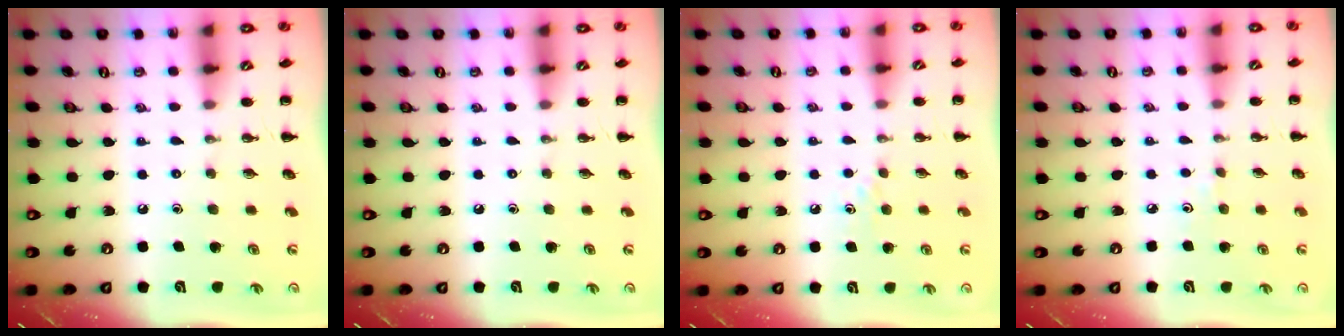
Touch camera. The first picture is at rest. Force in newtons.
{"total": 0.0}
{"total": 3.4, "press": 3.2, "slide": 1.3}
{"total": 2.9, "press": 2.7, "slide": 0.9}